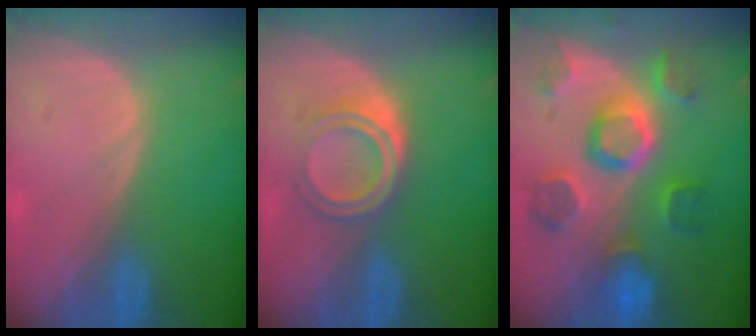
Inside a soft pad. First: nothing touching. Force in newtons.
{"total": 5.3, "press": 4.5, "slide": 2.6}
{"total": 10.7, "press": 9.7, "slide": 4.4}